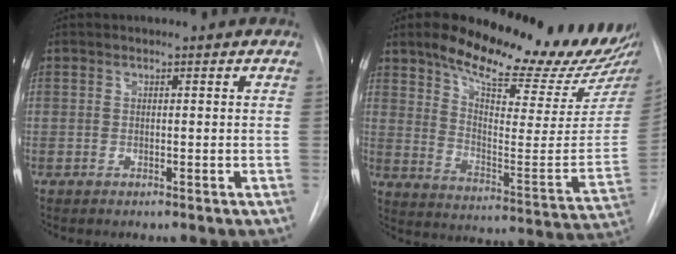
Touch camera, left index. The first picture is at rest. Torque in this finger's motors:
{"motor_torque": [0.99, -1.15, 0.31, 0.03]}